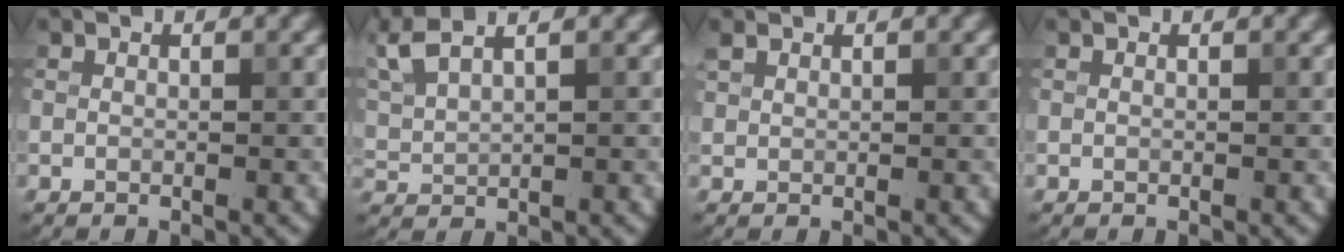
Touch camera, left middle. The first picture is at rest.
{"total": 5.3, "force": [4.0, 1.4, 3.2], "torque": [-0.085, 0.026, 0.067]}
{"total": 1.2, "force": [1.0, 0.6, 0.4], "torque": [-0.011, 0.003, 0.023]}
{"total": 0.0}